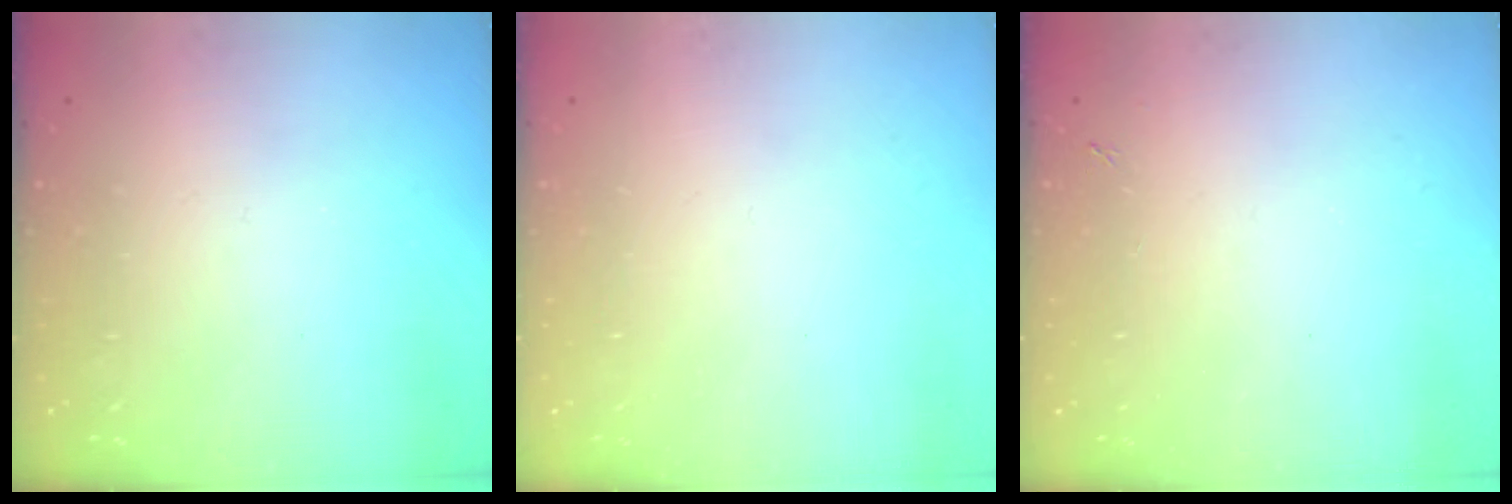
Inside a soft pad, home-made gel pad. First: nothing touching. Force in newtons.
{"total": 0.0}
{"total": 1.7, "press": 1.6, "slide": 0.3}